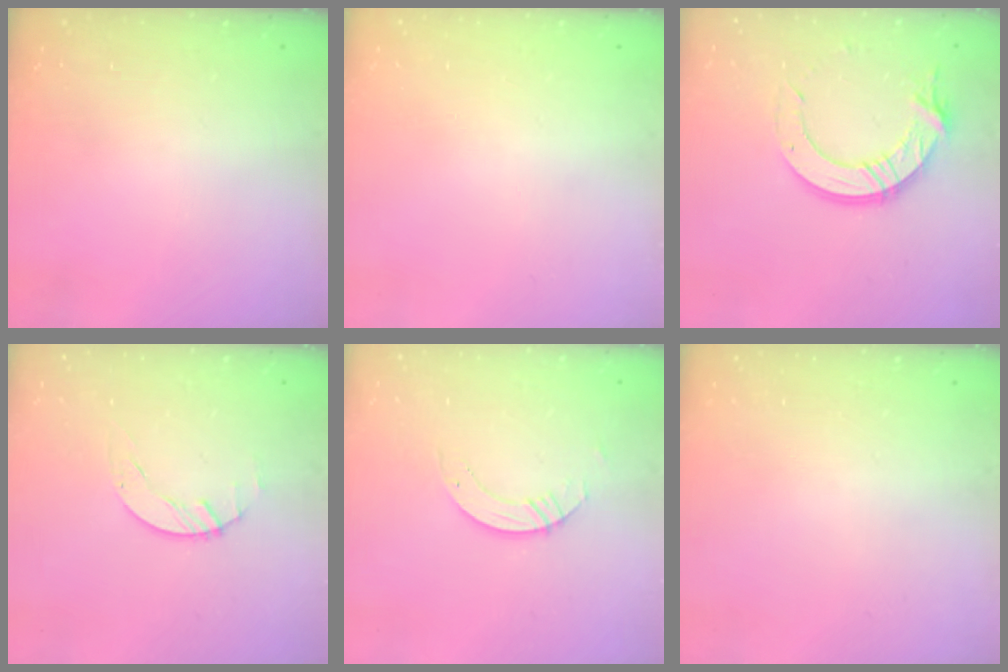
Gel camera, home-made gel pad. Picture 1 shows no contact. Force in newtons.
{"total": 0.0}
{"total": 13.5, "press": 13.5, "slide": 1.4}
{"total": 1.7, "press": 1.7, "slide": 0.1}
{"total": 3.4, "press": 3.4, "slide": 0.1}
{"total": 0.0}